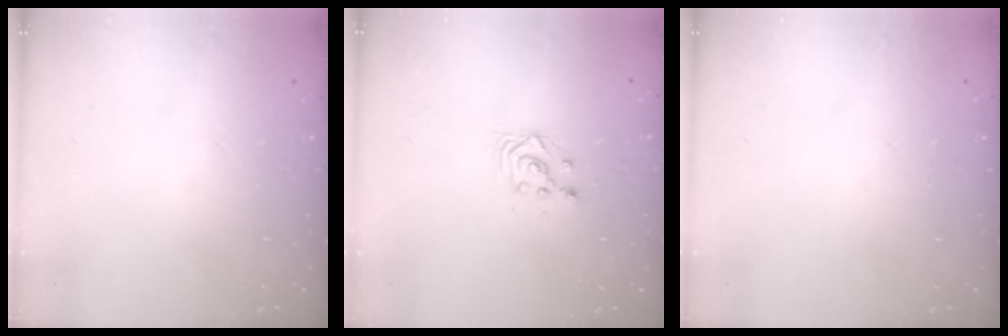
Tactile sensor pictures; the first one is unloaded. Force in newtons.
{"total": 3.0, "press": 3.0, "slide": 0.1}
{"total": 0.0}